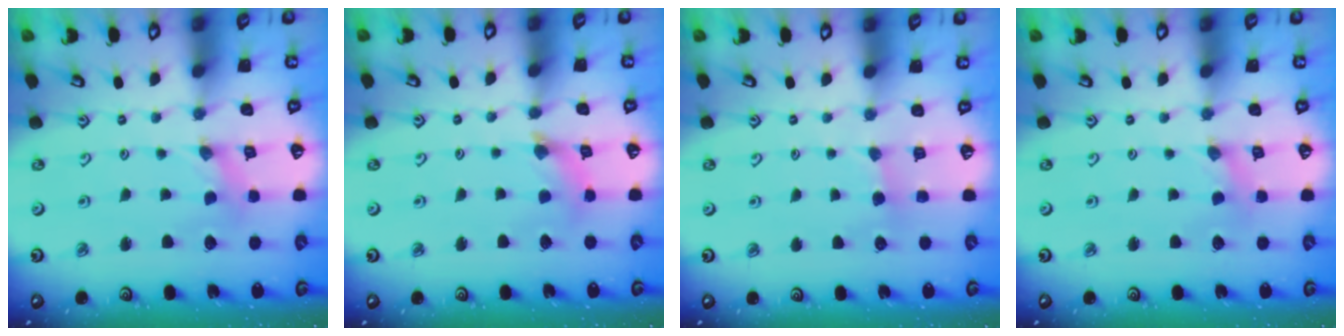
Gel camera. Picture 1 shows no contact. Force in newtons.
{"total": 4.0, "press": 4.0, "slide": 0.5}
{"total": 2.7, "press": 2.6, "slide": 0.4}
{"total": 0.7, "press": 0.7, "slide": 0.1}